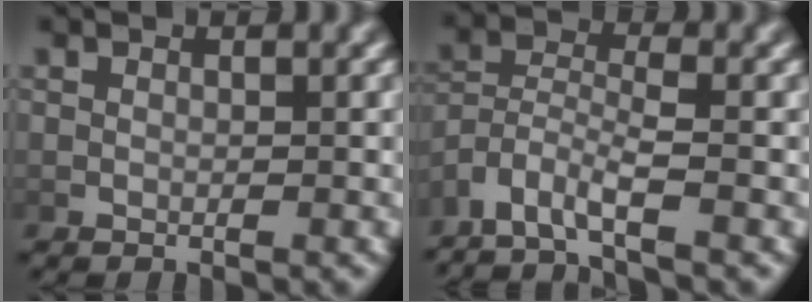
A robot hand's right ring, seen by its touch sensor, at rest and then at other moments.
{"total": 6.0, "force": [-3.6, 3.6, 3.3], "torque": [-0.085, -0.038, -0.051]}